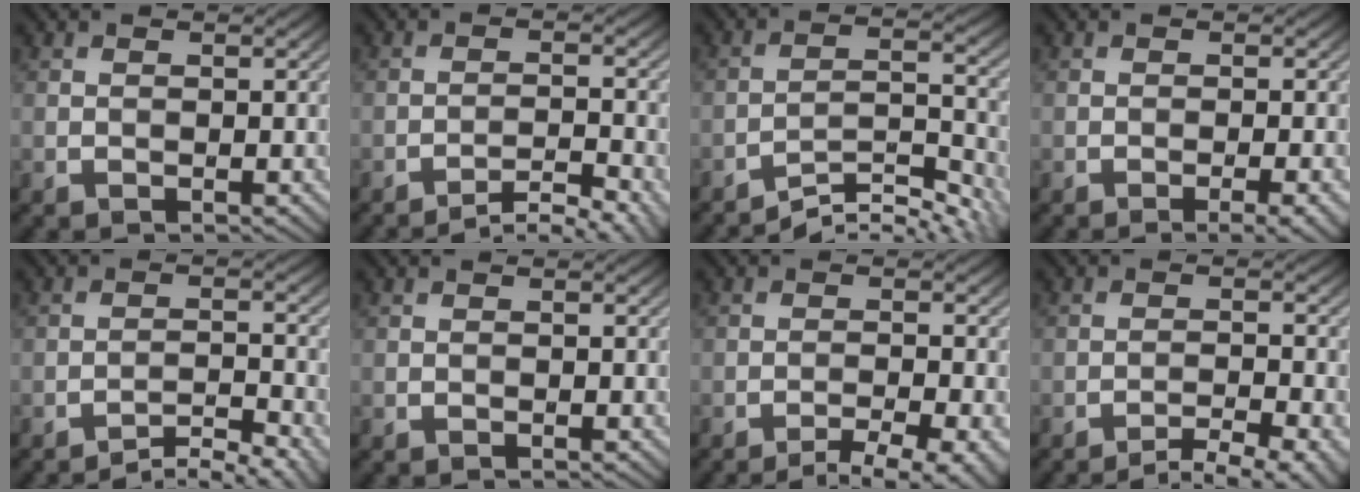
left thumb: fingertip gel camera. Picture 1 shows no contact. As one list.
[{"total": 3.8, "force": [-3.3, -0.2, 1.8], "torque": [-0.026, 0.009, -0.050]}, {"total": 5.8, "force": [-5.3, 0.2, 2.3], "torque": [-0.042, 0.002, -0.090]}, {"total": 2.8, "force": [-1.5, 0.3, 2.3], "torque": [-0.041, 0.005, -0.025]}, {"total": 3.6, "force": [-3.3, -0.2, 1.4], "torque": [-0.019, 0.010, -0.052]}, {"total": 0.0}, {"total": 5.2, "force": [-3.8, 0.6, 3.5], "torque": [-0.051, 0.003, -0.055]}, {"total": 4.5, "force": [-3.6, 0.3, 2.6], "torque": [-0.039, 0.008, -0.054]}]